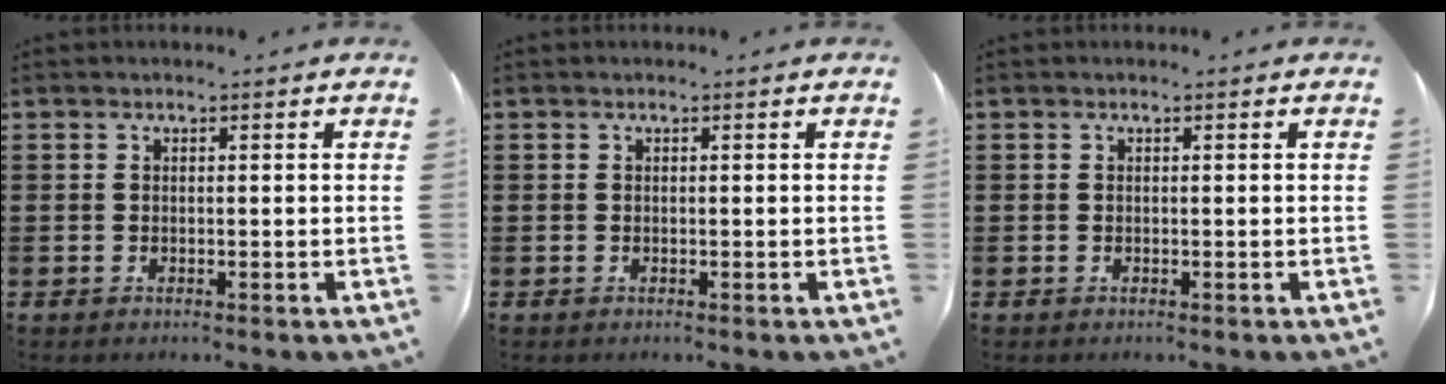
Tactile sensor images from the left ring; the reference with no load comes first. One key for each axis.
{"total": 0.0}
{"total": 0.0}